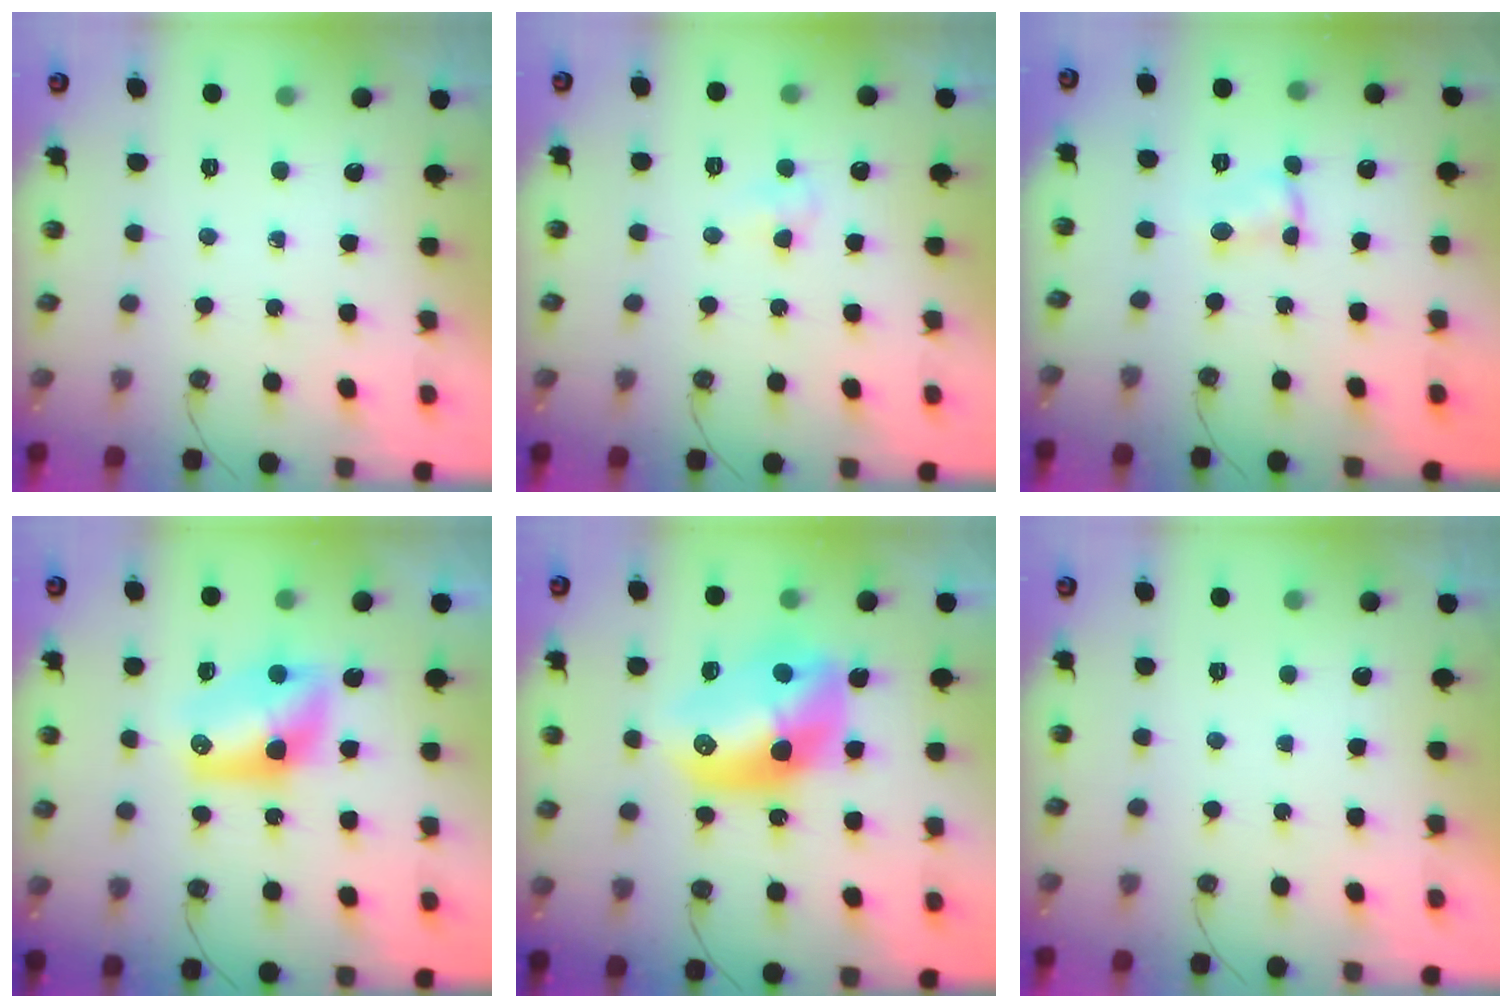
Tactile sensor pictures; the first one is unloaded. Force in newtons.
{"total": 4.3, "press": 4.2, "slide": 0.7}
{"total": 1.9, "press": 1.9, "slide": 0.3}
{"total": 10.5, "press": 10.4, "slide": 1.5}
{"total": 15.7, "press": 15.6, "slide": 1.4}
{"total": 0.0}